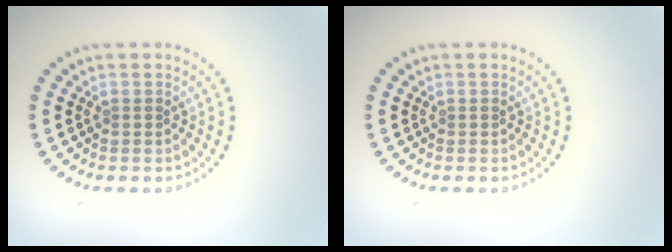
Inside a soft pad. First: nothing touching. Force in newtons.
{"total": 0.0}